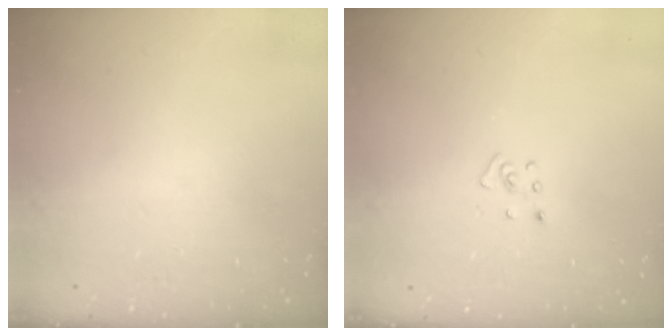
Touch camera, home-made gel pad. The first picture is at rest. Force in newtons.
{"total": 3.6, "press": 3.6, "slide": 0.2}